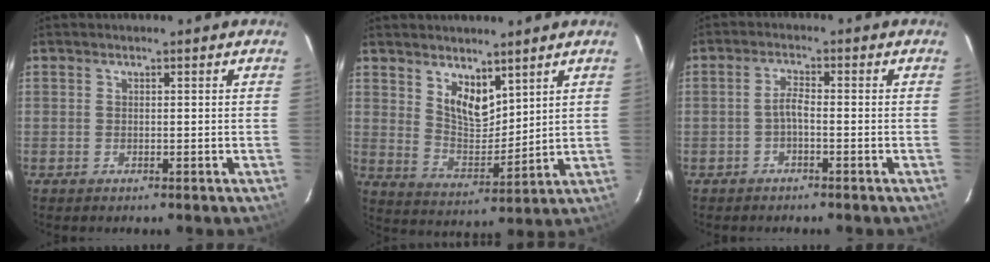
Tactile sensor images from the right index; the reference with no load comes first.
{"total": 8.4, "force": [5.4, 4.2, 4.9], "torque": [-0.076, -0.001, 0.109]}
{"total": 2.4, "force": [-1.1, 0.5, 2.1], "torque": [-0.046, 0.011, -0.024]}